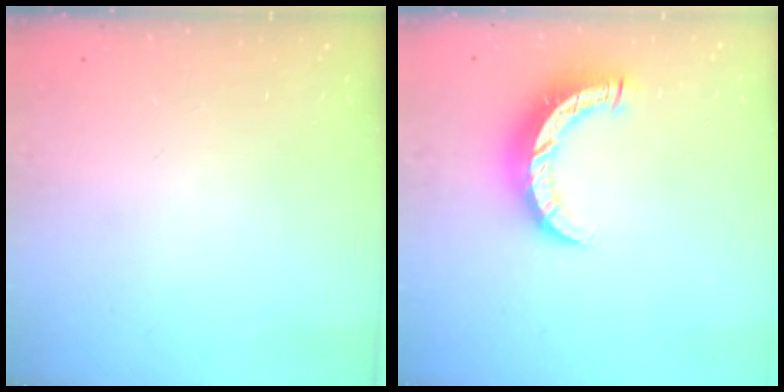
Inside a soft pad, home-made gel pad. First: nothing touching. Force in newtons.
{"total": 8.9, "press": 8.9, "slide": 0.8}